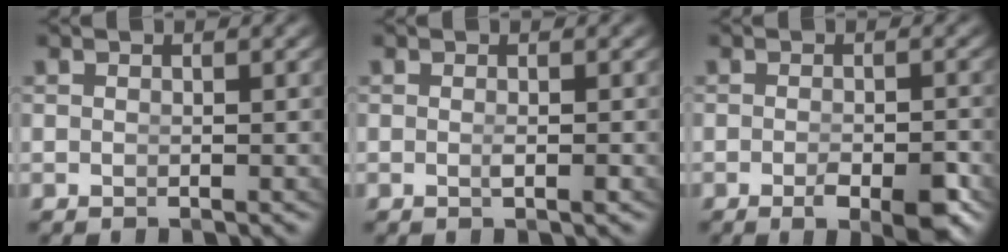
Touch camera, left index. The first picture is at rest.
{"total": 0.8, "force": [-0.4, -0.2, 0.6], "torque": [-0.011, -0.005, -0.005]}
{"total": 3.4, "force": [-1.9, 0.8, 2.7], "torque": [-0.039, -0.011, -0.029]}